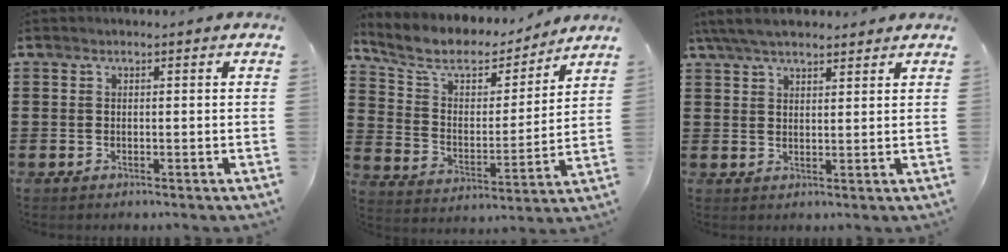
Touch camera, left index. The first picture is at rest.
{"total": 7.9, "force": [6.4, 3.4, 3.2], "torque": [-0.096, -0.035, 0.108]}
{"total": 5.2, "force": [4.4, 1.3, 2.4], "torque": [-0.058, -0.002, 0.083]}